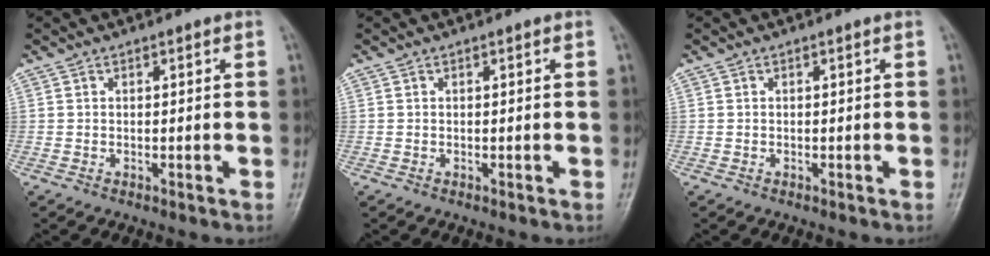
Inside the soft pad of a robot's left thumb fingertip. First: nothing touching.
{"total": 0.0}
{"total": 0.0}